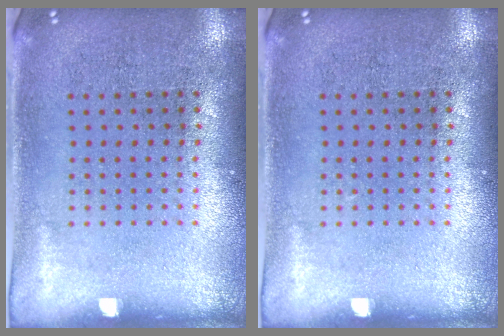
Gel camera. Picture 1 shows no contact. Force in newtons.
{"total": 0.0}